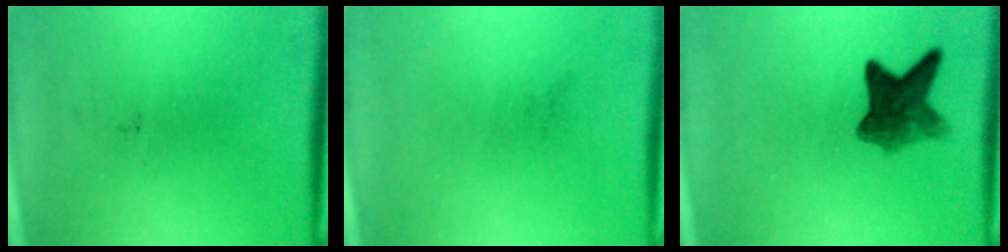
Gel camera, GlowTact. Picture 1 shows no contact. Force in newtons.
{"total": 0.0}
{"total": 6.1}